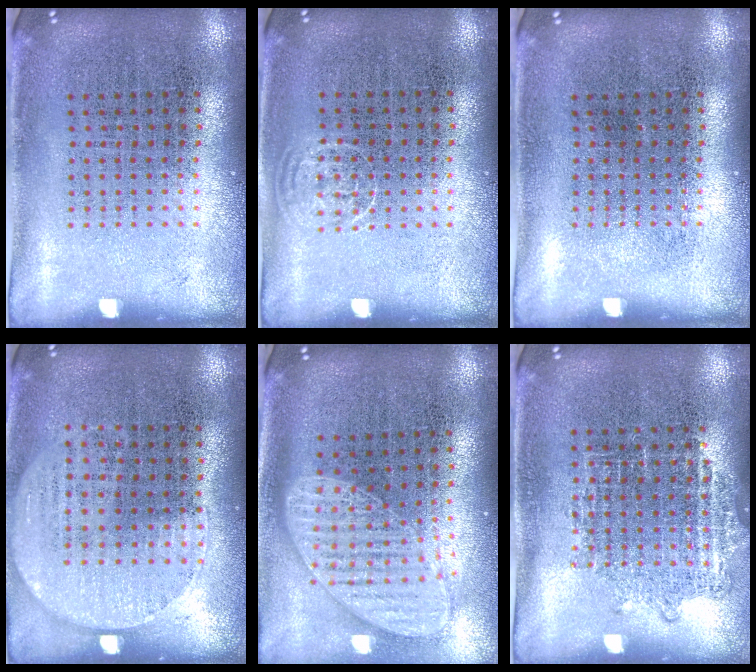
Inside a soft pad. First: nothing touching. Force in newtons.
{"total": 0.6, "press": 0.4, "slide": 0.4}
{"total": 0.0}
{"total": 0.6, "press": 0.4, "slide": 0.5}
{"total": 1.7, "press": 1.3, "slide": 1.0}
{"total": 1.0, "press": 1.0, "slide": 0.2}